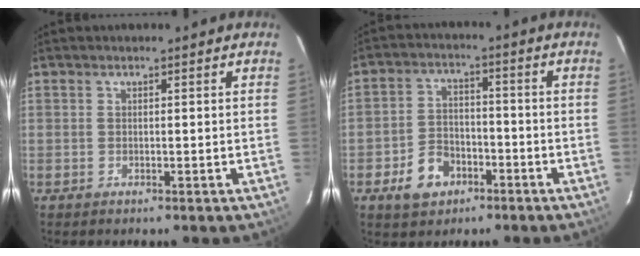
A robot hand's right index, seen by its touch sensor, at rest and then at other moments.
{"total": 8.0, "force": [-4.4, 5.5, 3.7], "torque": [-0.086, 0.019, -0.068]}